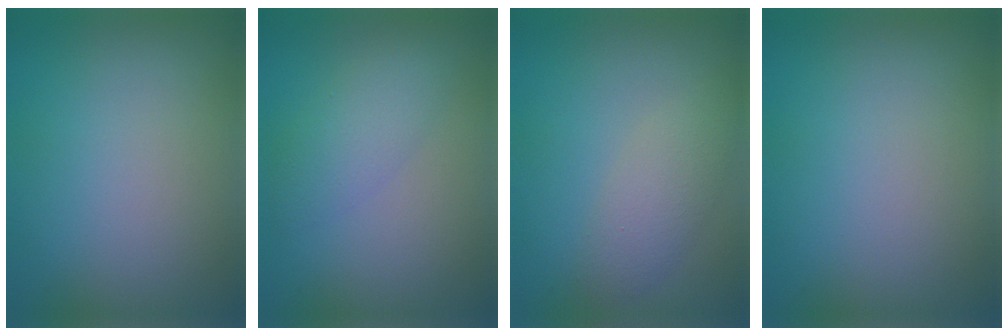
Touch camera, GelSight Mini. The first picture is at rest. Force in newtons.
{"total": 2.8, "press": 2.8, "slide": 0.2}
{"total": 2.9, "press": 2.9, "slide": 0.3}
{"total": 0.0}